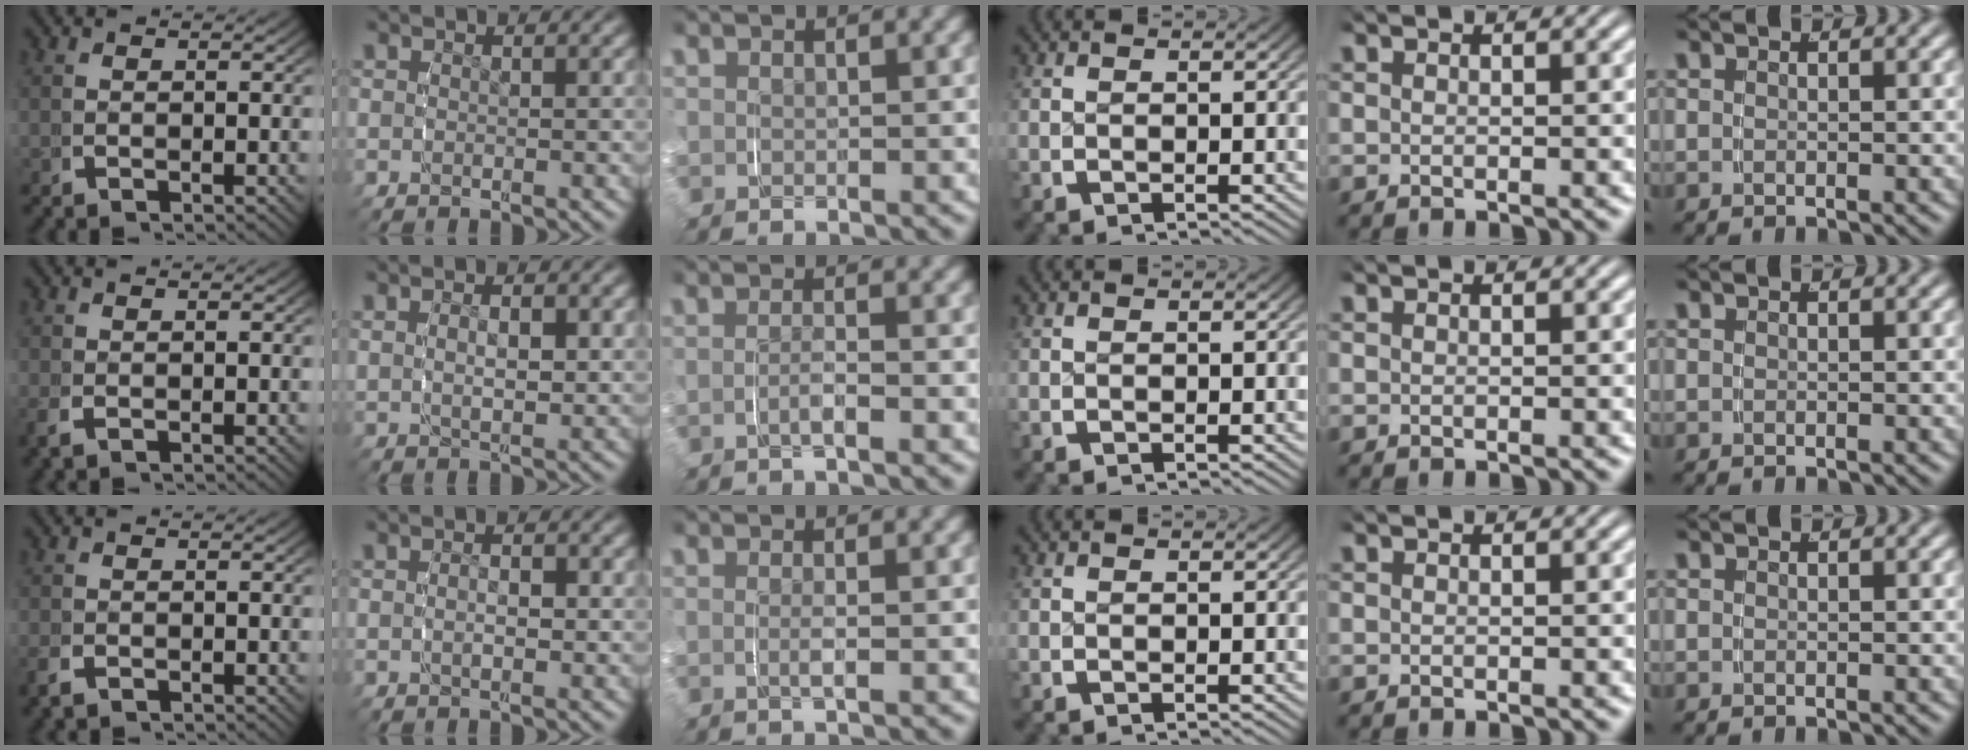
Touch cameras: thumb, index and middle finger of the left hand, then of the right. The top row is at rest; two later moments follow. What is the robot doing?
{"motion": "grasp_and_lifting", "object": "toothpaste"}